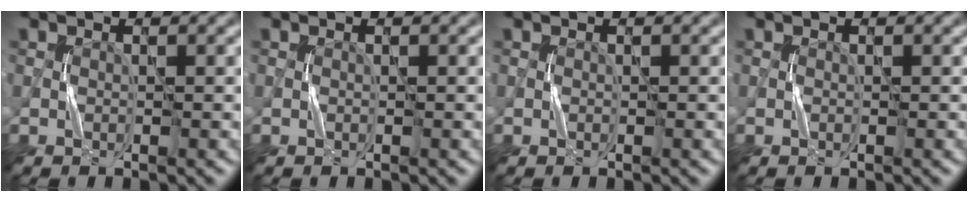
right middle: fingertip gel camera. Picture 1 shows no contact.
{"total": 0.0}
{"total": 0.0}
{"total": 0.0}